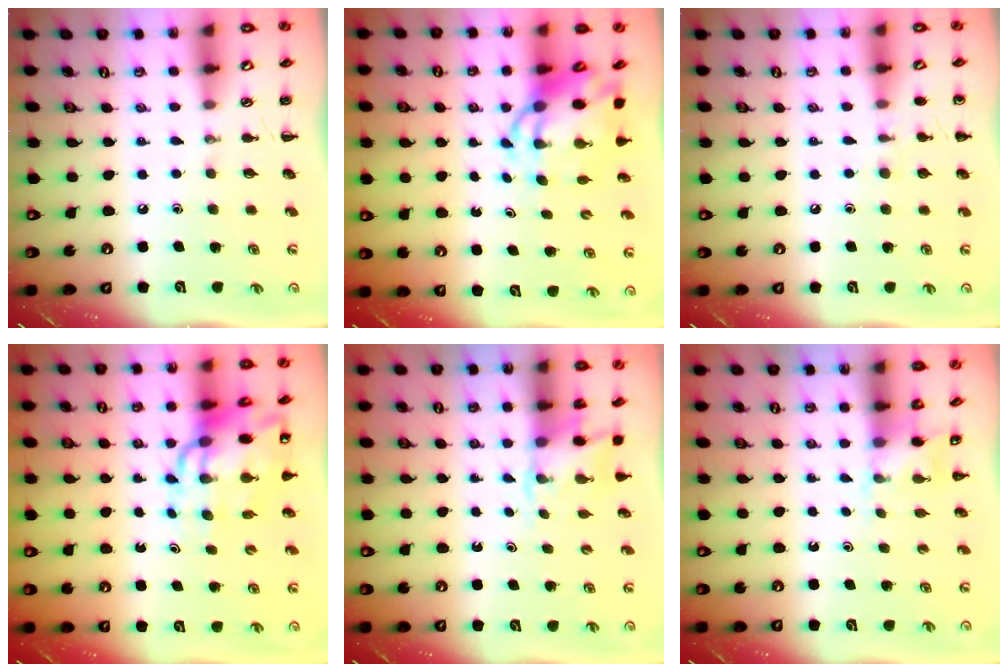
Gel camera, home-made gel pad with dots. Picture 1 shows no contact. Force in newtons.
{"total": 7.9, "press": 7.6, "slide": 2.2}
{"total": 5.6, "press": 5.4, "slide": 1.7}
{"total": 13.0, "press": 12.4, "slide": 3.8}
{"total": 2.8, "press": 2.6, "slide": 1.0}
{"total": 3.7, "press": 3.6, "slide": 1.1}